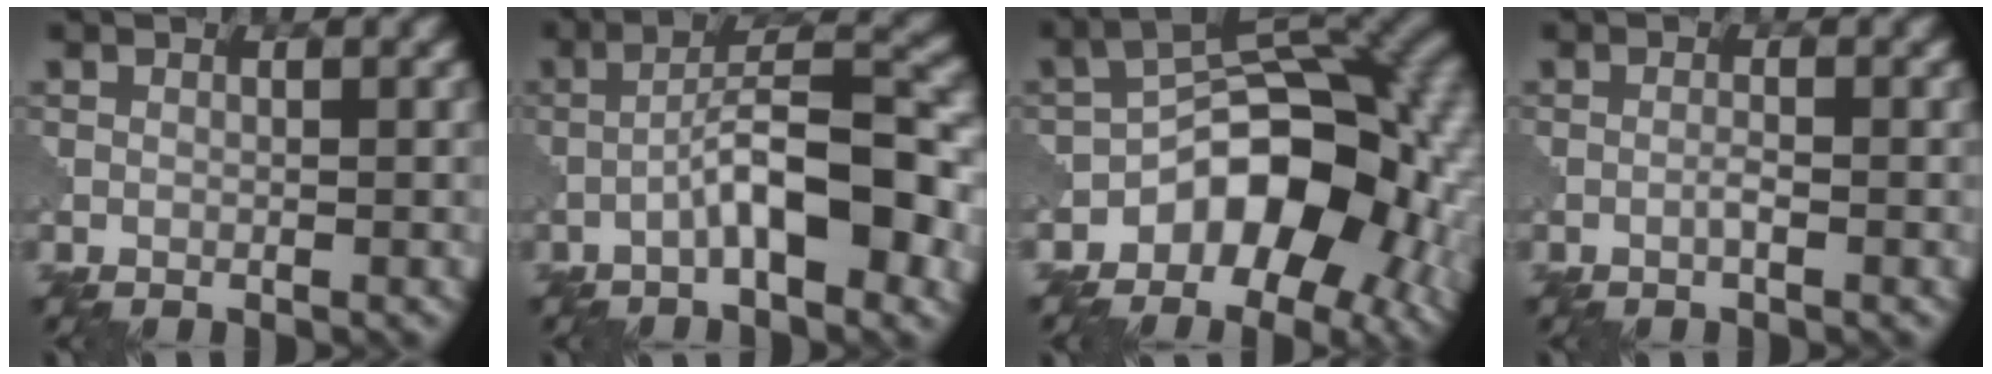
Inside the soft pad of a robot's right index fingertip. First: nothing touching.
{"total": 7.7, "force": [-2.8, 2.0, 6.9], "torque": [-0.111, 0.022, -0.047]}
{"total": 12.8, "force": [-4.0, 7.8, 9.3], "torque": [-0.106, 0.009, -0.068]}
{"total": 0.9, "force": [-0.4, 0.0, 0.8], "torque": [-0.016, 0.003, -0.010]}